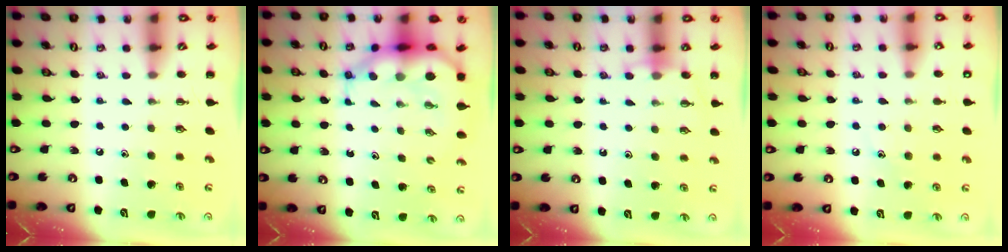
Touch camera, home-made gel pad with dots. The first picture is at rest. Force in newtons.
{"total": 8.4, "press": 8.1, "slide": 2.2}
{"total": 5.3, "press": 5.1, "slide": 1.4}
{"total": 8.0, "press": 7.8, "slide": 1.6}